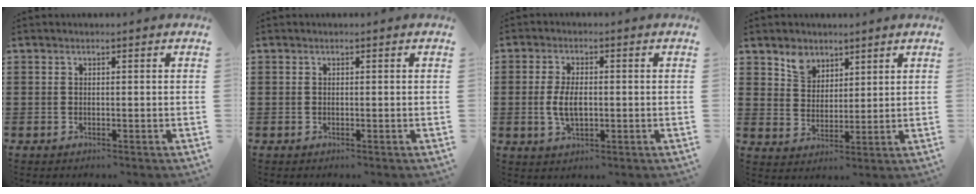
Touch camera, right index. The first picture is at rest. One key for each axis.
{"total": 0.0}
{"total": 4.8, "fx": -0.4, "fy": 2.3, "fz": 4.2, "tx": -0.092, "ty": 0.000, "tz": -0.012}
{"total": 4.6, "fx": 3.4, "fy": 3.0, "fz": 0.7, "tx": -0.021, "ty": 0.005, "tz": 0.065}